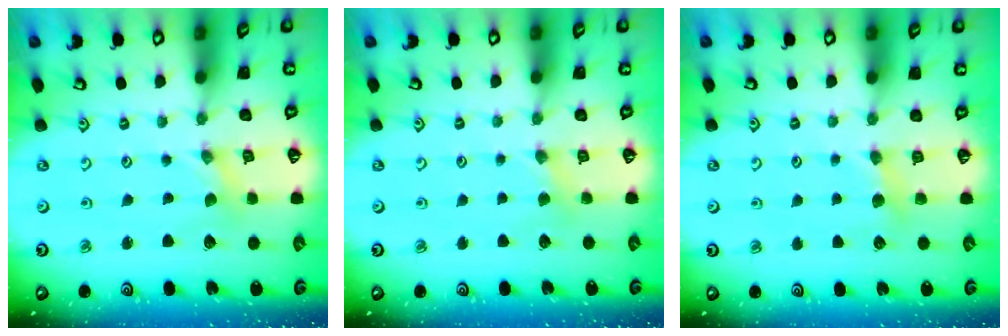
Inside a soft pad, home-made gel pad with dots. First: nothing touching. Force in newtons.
{"total": 2.8, "press": 2.8, "slide": 0.5}
{"total": 5.9, "press": 5.9, "slide": 0.9}